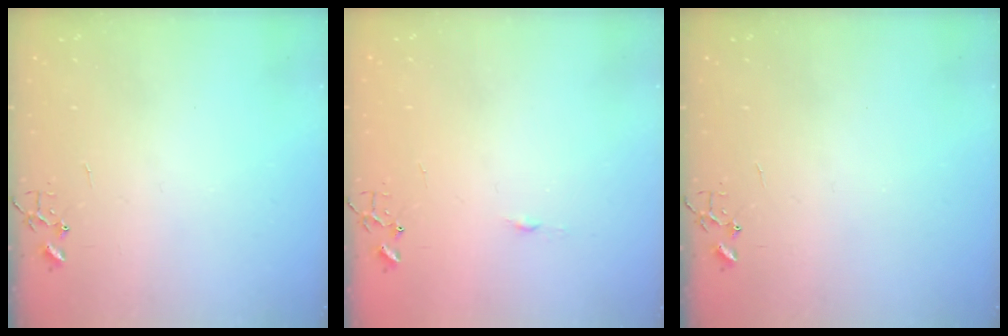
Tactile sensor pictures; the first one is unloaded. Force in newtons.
{"total": 3.3, "press": 3.3, "slide": 0.4}
{"total": 0.0}